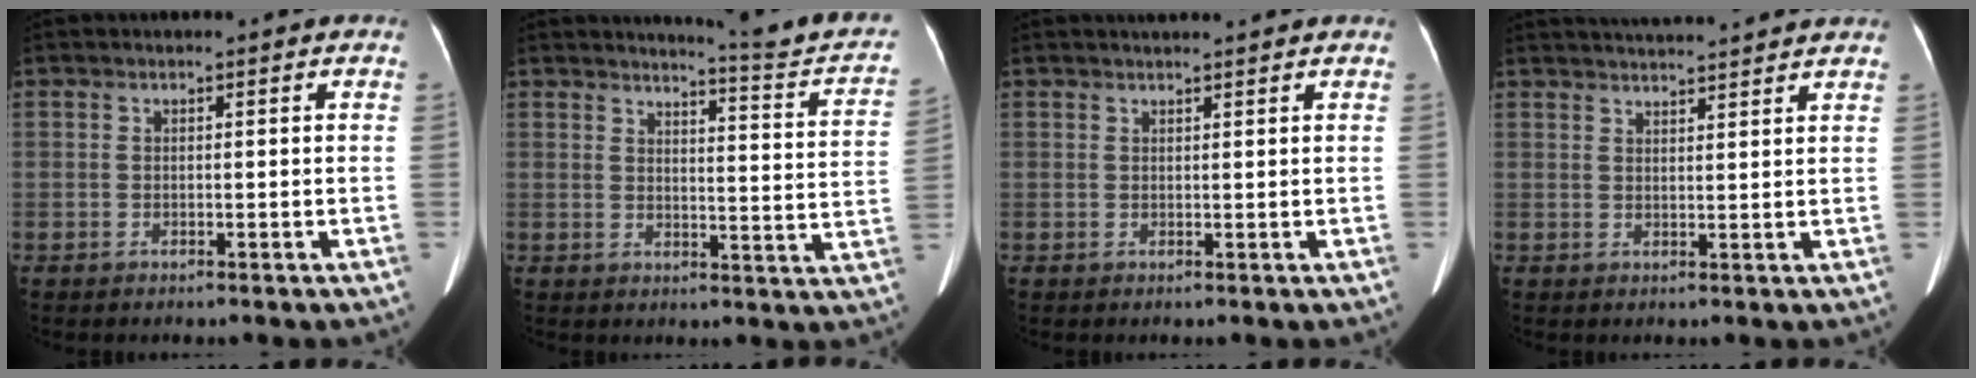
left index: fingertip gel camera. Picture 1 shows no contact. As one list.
[{"total": 12.1, "force": [11.6, -0.7, 3.5], "torque": [-0.037, -0.066, 0.123]}, {"total": 3.7, "force": [3.4, 0.1, 1.5], "torque": [-0.019, 0.023, 0.044]}, {"total": 10.6, "force": [9.9, 0.0, 3.7], "torque": [-0.061, 0.029, 0.132]}]